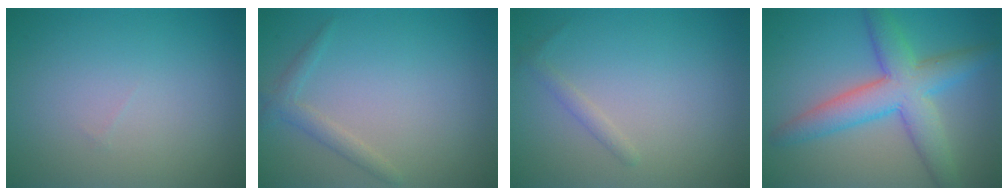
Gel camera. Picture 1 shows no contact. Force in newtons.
{"total": 1.5, "press": 1.5, "slide": 0.1}
{"total": 0.9, "press": 0.9, "slide": 0.1}
{"total": 6.7, "press": 6.7, "slide": 0.2}